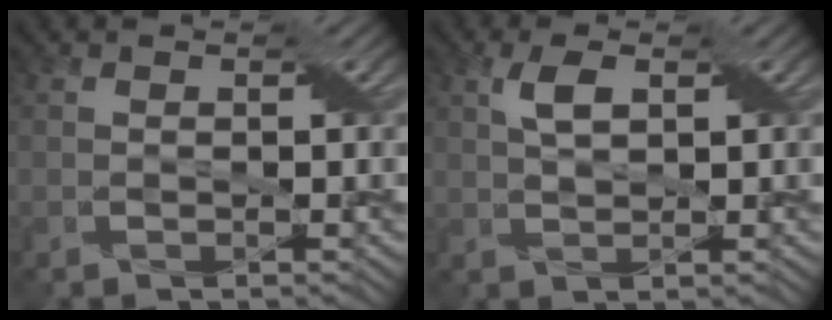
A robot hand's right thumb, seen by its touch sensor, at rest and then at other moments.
{"total": 2.9, "force": [1.2, 1.2, 2.3], "torque": [-0.054, 0.007, 0.023]}